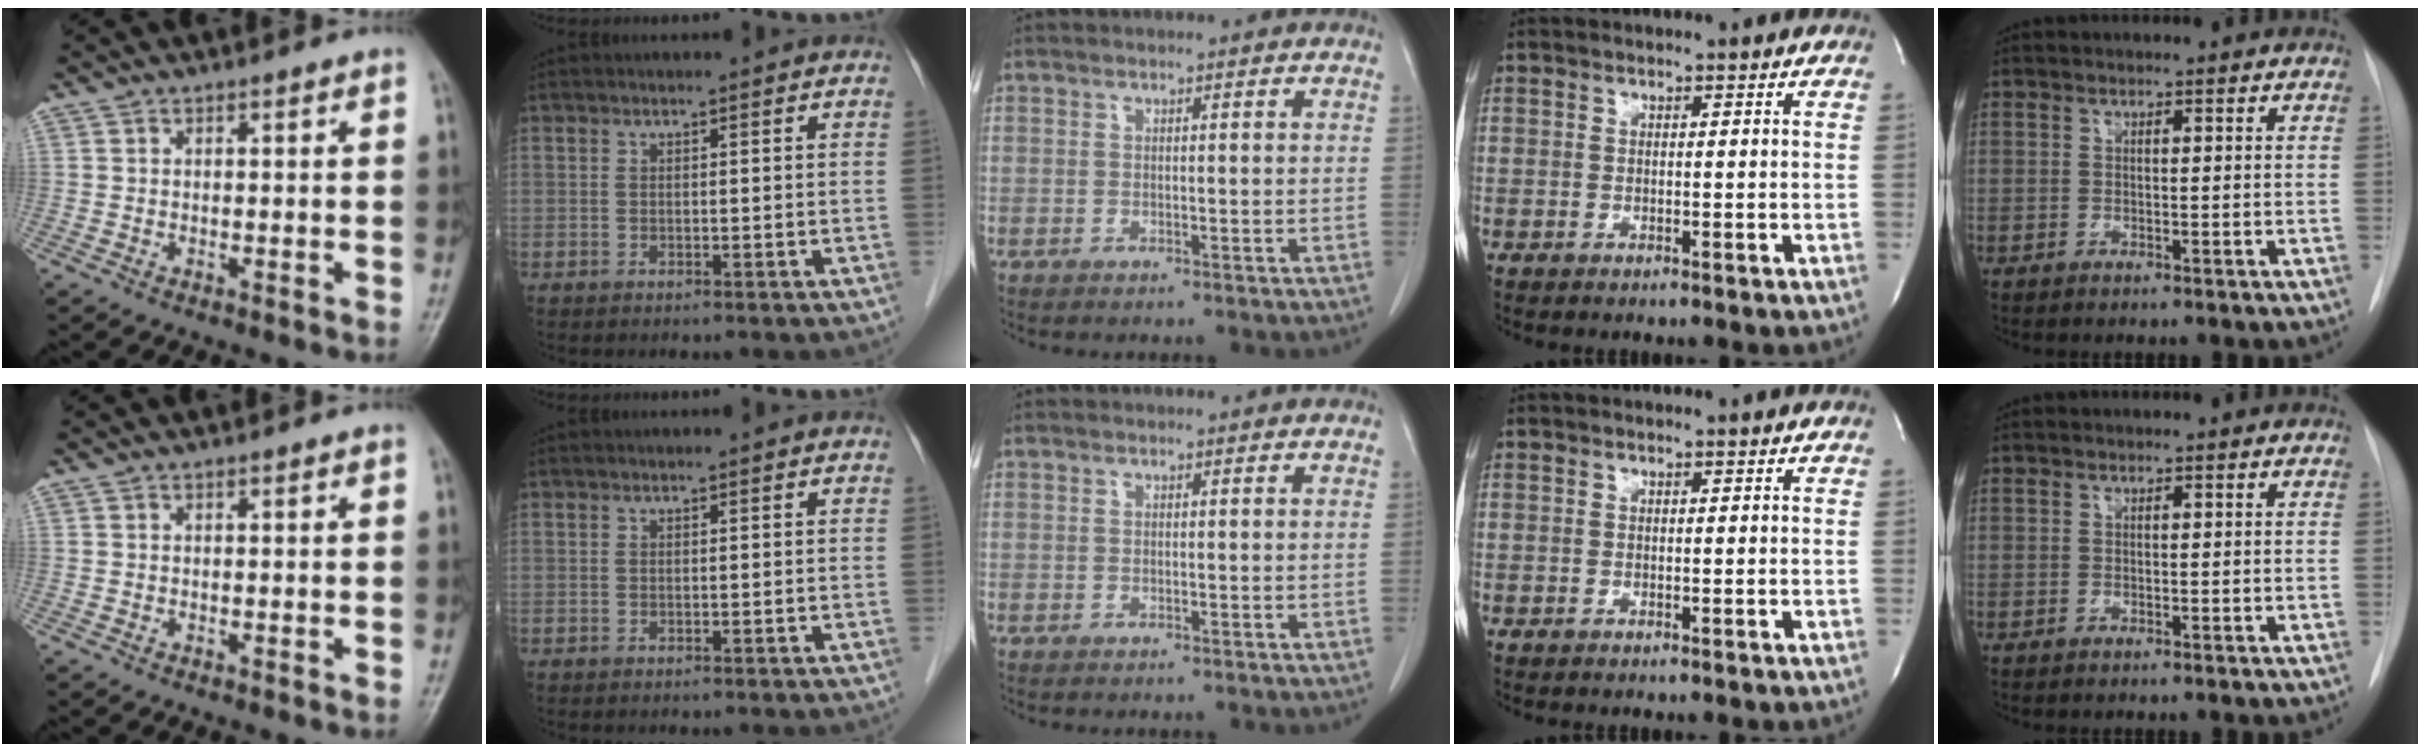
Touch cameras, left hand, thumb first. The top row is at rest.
{}